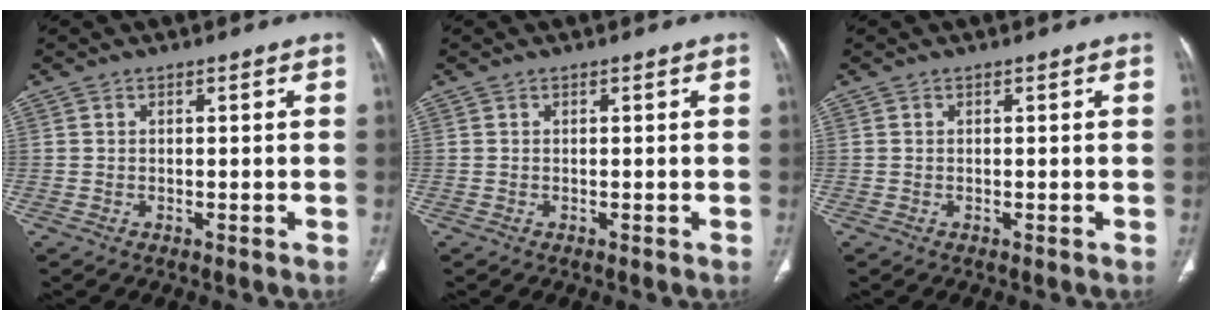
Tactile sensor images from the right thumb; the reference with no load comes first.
{"total": 0.0}
{"total": 0.0}